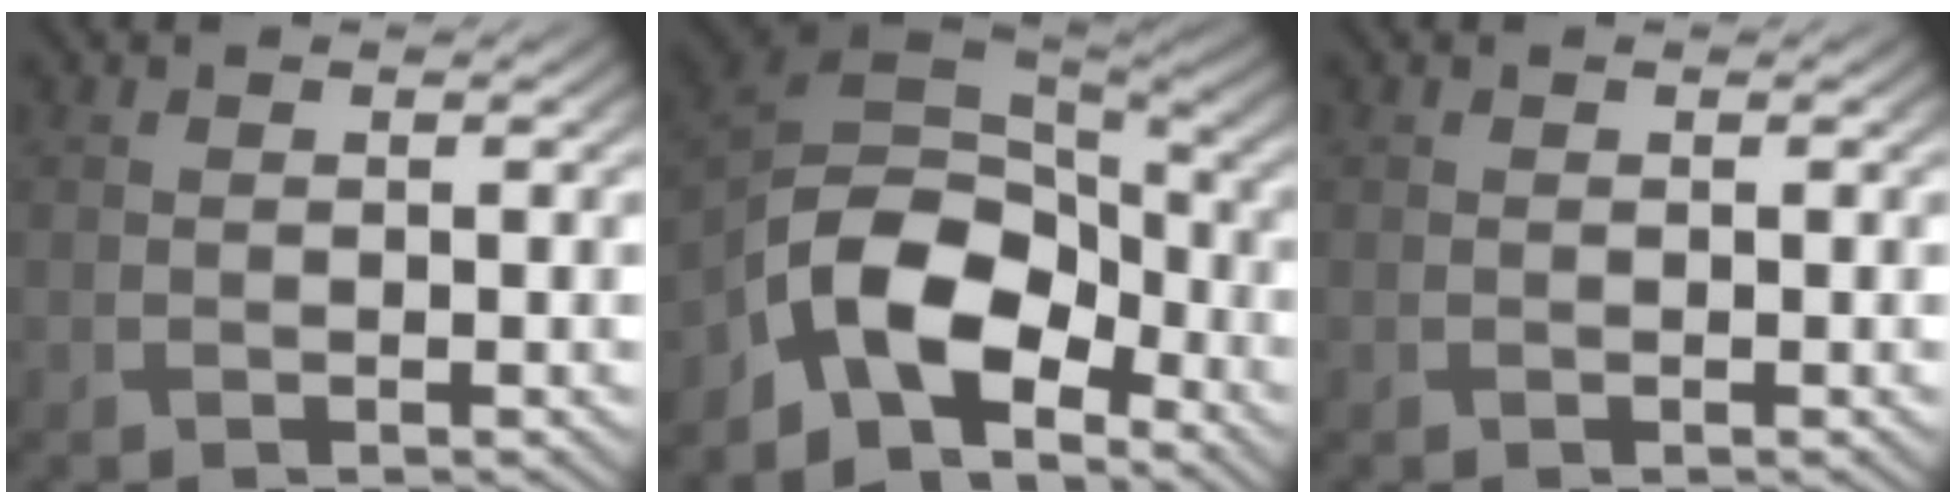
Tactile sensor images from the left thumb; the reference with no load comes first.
{"total": 12.4, "force": [-6.5, 7.0, 7.9], "torque": [-0.164, -0.008, -0.139]}
{"total": 0.0}